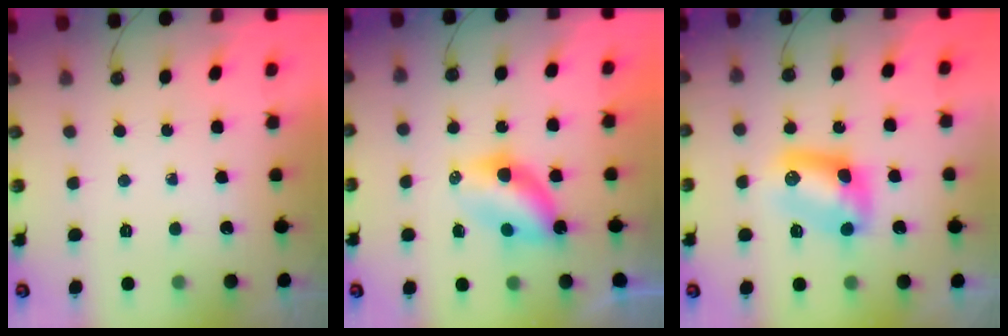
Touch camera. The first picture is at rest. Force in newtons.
{"total": 7.4, "press": 7.3, "slide": 0.8}
{"total": 9.0, "press": 9.0, "slide": 0.3}